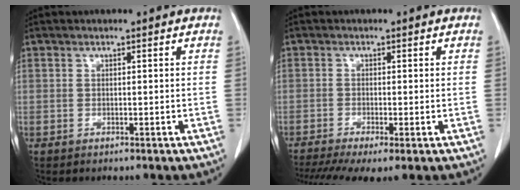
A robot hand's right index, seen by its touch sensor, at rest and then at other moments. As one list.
[{"total": 7.7, "force": [-5.0, 1.6, 5.6], "torque": [-0.099, -0.012, -0.086]}]